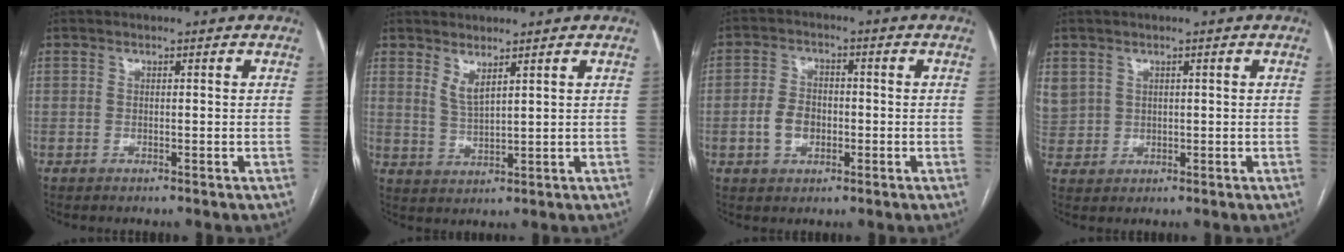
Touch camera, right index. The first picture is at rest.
{"total": 3.0, "force": [2.1, 0.4, 2.0], "torque": [-0.044, -0.014, 0.048]}
{"total": 4.9, "force": [-1.2, 3.4, 3.2], "torque": [-0.068, 0.011, -0.019]}
{"total": 6.1, "force": [2.1, 5.5, 1.6], "torque": [-0.060, 0.015, 0.058]}